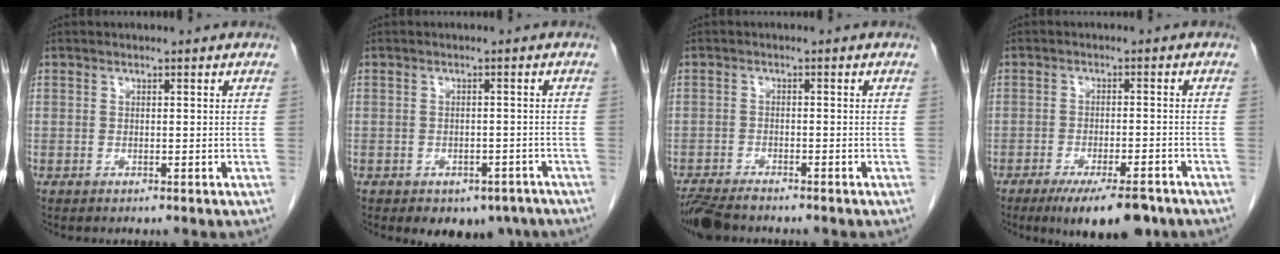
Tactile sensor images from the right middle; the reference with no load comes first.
{"total": 6.3, "force": [-4.7, 3.7, 2.2], "torque": [-0.015, 0.006, -0.056]}
{"total": 5.9, "force": [-5.3, 1.1, 2.4], "torque": [-0.039, -0.017, -0.093]}
{"total": 9.7, "force": [-7.2, 2.1, 6.1], "torque": [-0.090, -0.016, -0.107]}